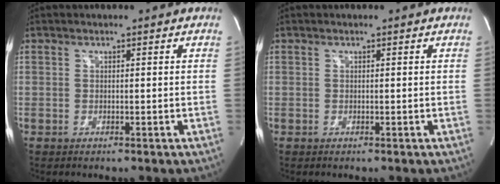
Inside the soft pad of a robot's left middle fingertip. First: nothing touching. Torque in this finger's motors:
{"motor_torque": [-0.17, 0.00, 0.06, 0.01]}